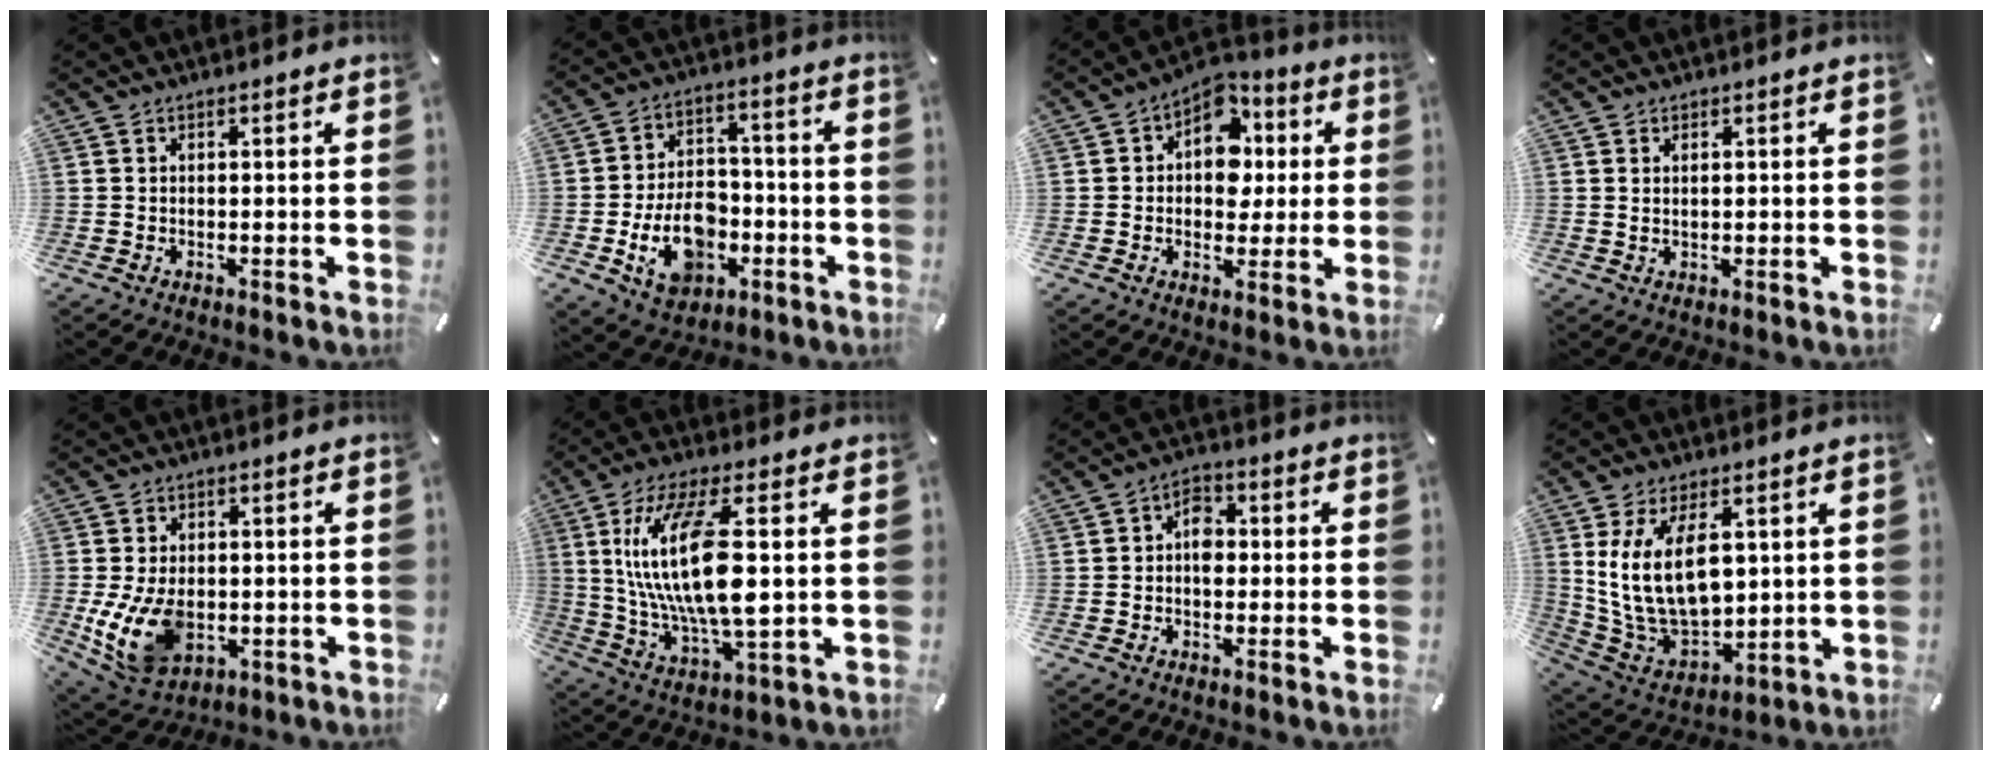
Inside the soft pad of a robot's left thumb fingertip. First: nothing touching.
{"total": 13.7, "force": [-4.7, 9.6, 8.6], "torque": [-0.148, 0.026, -0.081]}
{"total": 10.5, "force": [2.6, 8.7, 5.3], "torque": [-0.066, -0.022, 0.046]}
{"total": 1.2, "force": [0.5, 0.4, 1.0], "torque": [-0.019, 0.001, 0.008]}
{"total": 12.1, "force": [-2.1, 8.5, 8.4], "torque": [-0.185, 0.000, -0.033]}
{"total": 18.6, "force": [3.7, 6.3, 17.2], "torque": [-0.367, -0.018, 0.049]}
{"total": 5.0, "force": [-0.4, 3.5, 3.5], "torque": [-0.057, 0.005, -0.012]}
{"total": 16.1, "force": [4.3, 9.8, 12.0], "torque": [-0.258, -0.021, 0.076]}